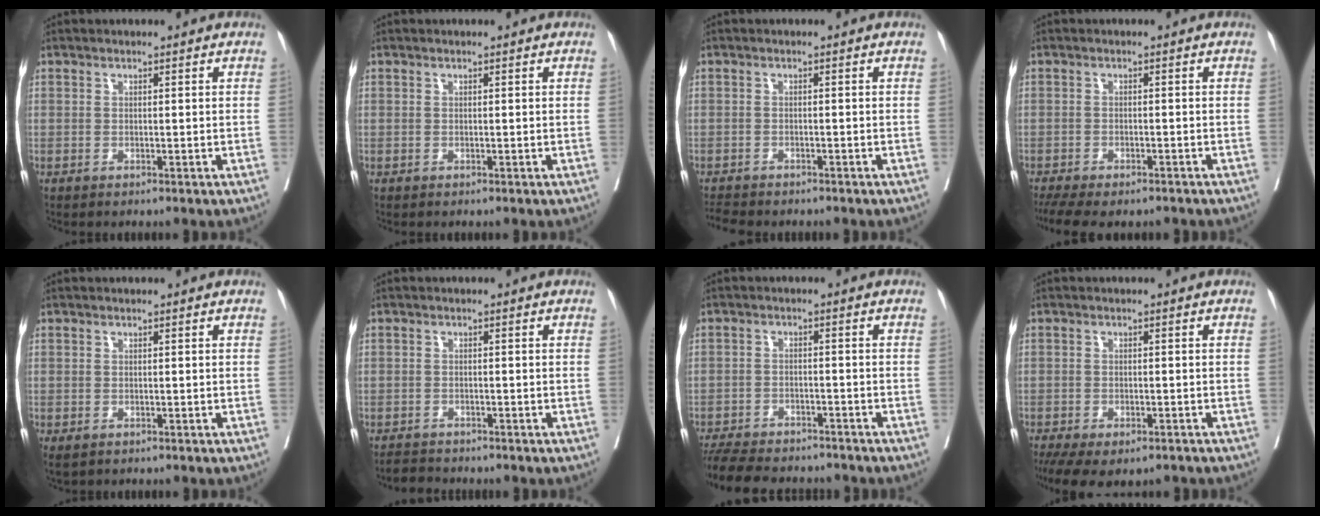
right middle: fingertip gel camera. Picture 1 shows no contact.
{"total": 0.0}
{"total": 4.1, "force": [-3.8, 1.1, 1.2], "torque": [-0.018, -0.009, -0.059]}
{"total": 10.1, "force": [-8.1, 3.6, 4.8], "torque": [-0.091, -0.004, -0.115]}
{"total": 1.2, "force": [-0.5, 0.8, 0.7], "torque": [-0.013, -0.002, 0.000]}
{"total": 2.3, "force": [-2.2, 0.6, -0.2], "torque": [0.001, -0.009, -0.040]}
{"total": 12.3, "force": [-11.0, 3.6, 4.3], "torque": [-0.085, -0.004, -0.158]}
{"total": 10.8, "force": [-7.5, 5.0, 5.9], "torque": [-0.117, -0.012, -0.104]}